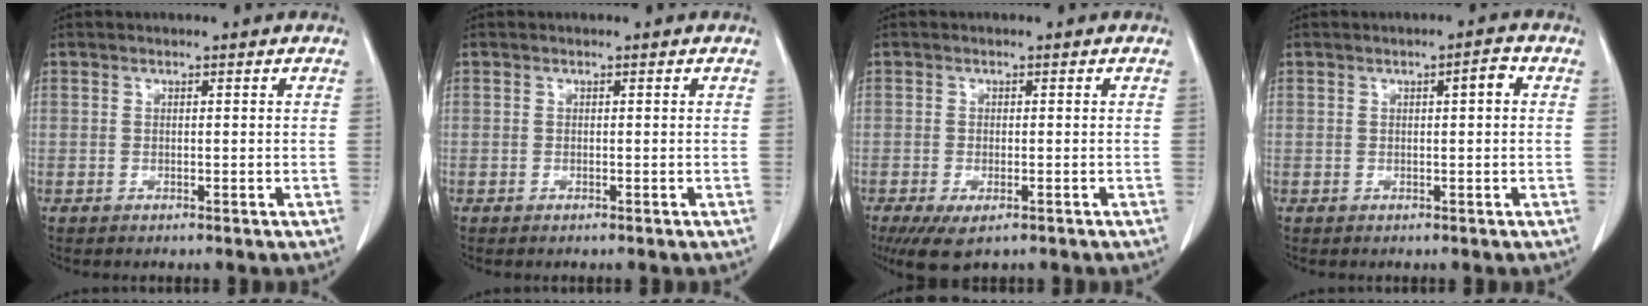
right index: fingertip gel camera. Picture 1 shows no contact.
{"total": 0.0}
{"total": 5.2, "force": [-3.2, 1.8, 3.6], "torque": [-0.061, -0.014, -0.050]}
{"total": 2.1, "force": [0.5, 0.4, 2.0], "torque": [-0.030, 0.005, 0.006]}